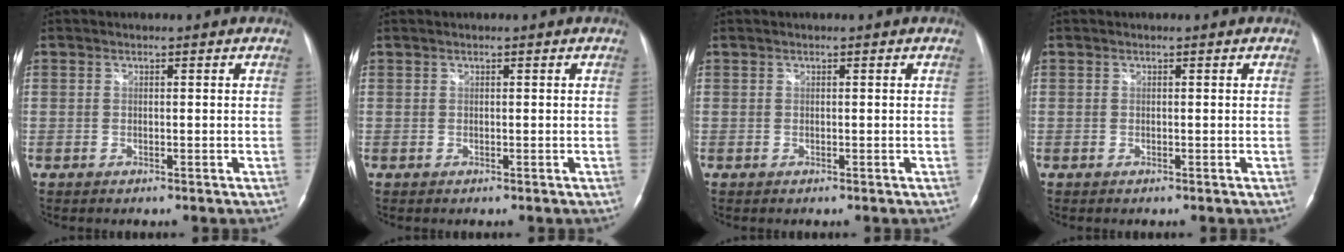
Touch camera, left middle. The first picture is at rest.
{"total": 0.0}
{"total": 0.0}
{"total": 0.0}